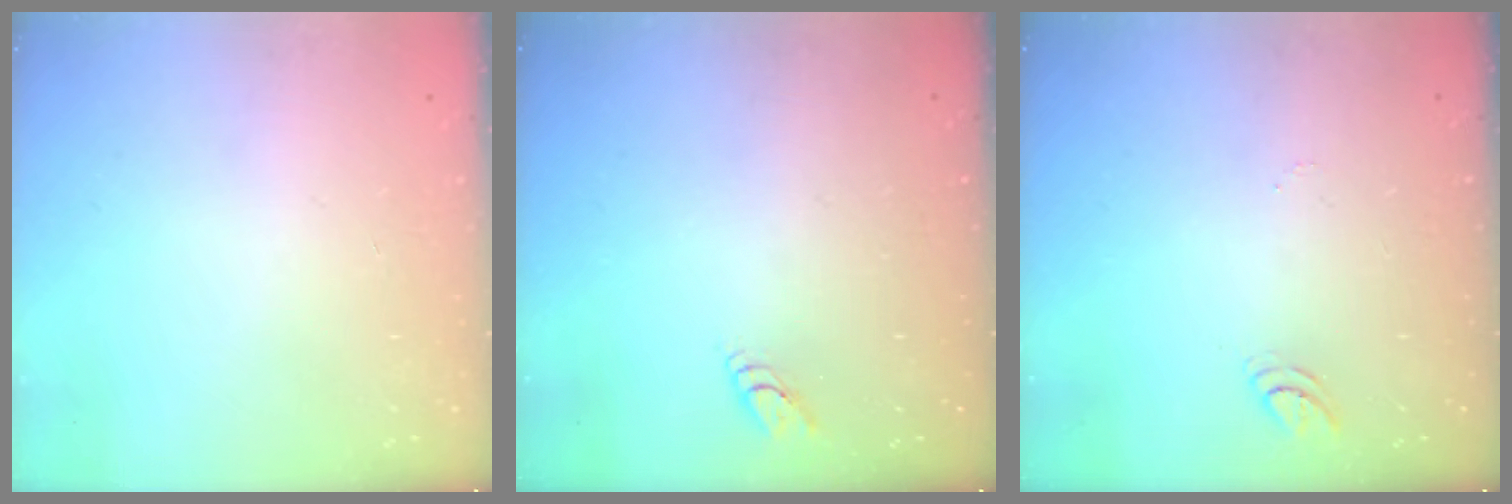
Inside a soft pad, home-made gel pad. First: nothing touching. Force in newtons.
{"total": 2.6, "press": 2.6, "slide": 0.3}
{"total": 3.4, "press": 3.4, "slide": 0.3}